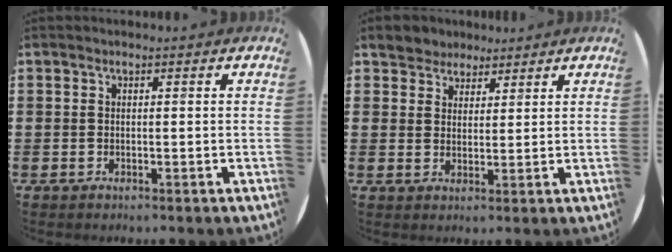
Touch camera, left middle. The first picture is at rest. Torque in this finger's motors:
{"motor_torque": [0.45, -0.43, 0.04, 0.01]}